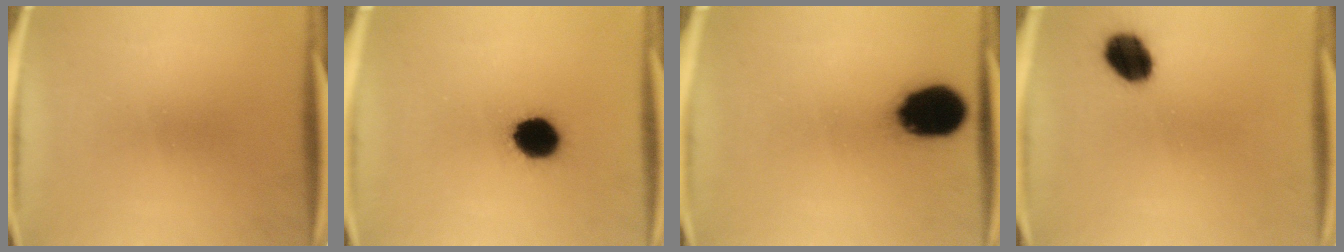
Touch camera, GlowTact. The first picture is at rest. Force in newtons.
{"total": 11.0}
{"total": 16.4}
{"total": 8.6}